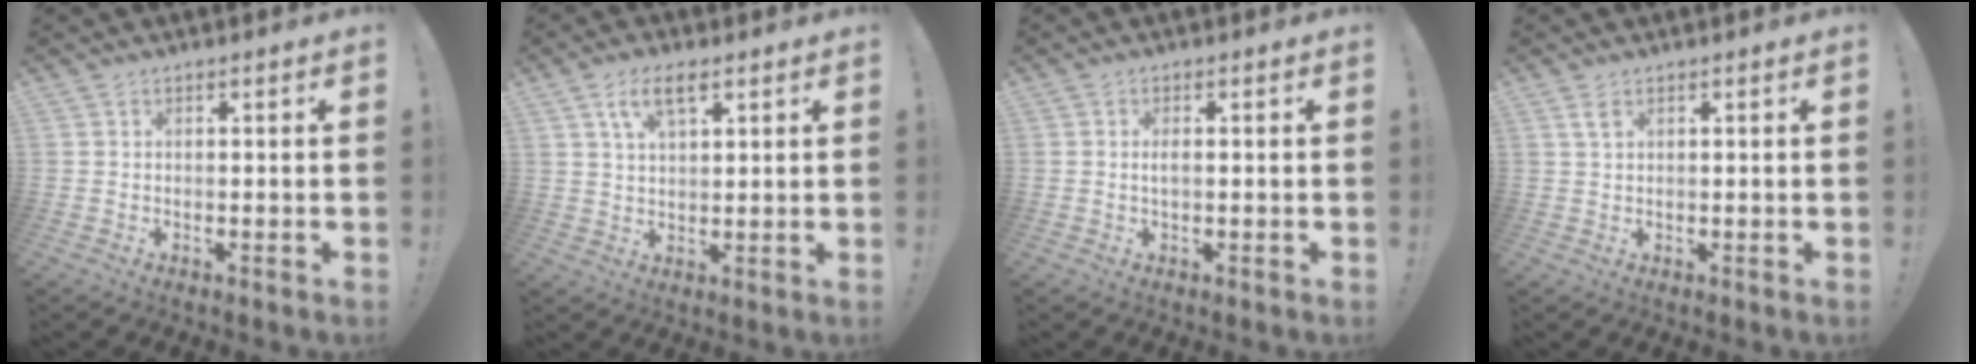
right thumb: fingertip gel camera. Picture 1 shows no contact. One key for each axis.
{"total": 7.7, "fx": 3.9, "fy": 3.7, "fz": 5.5, "tx": -0.090, "ty": -0.002, "tz": 0.069}
{"total": 1.4, "fx": 0.0, "fy": 0.3, "fz": 1.3, "tx": -0.018, "ty": -0.002, "tz": -0.001}
{"total": 2.7, "fx": 1.4, "fy": 1.1, "fz": 2.0, "tx": -0.034, "ty": -0.001, "tz": 0.025}